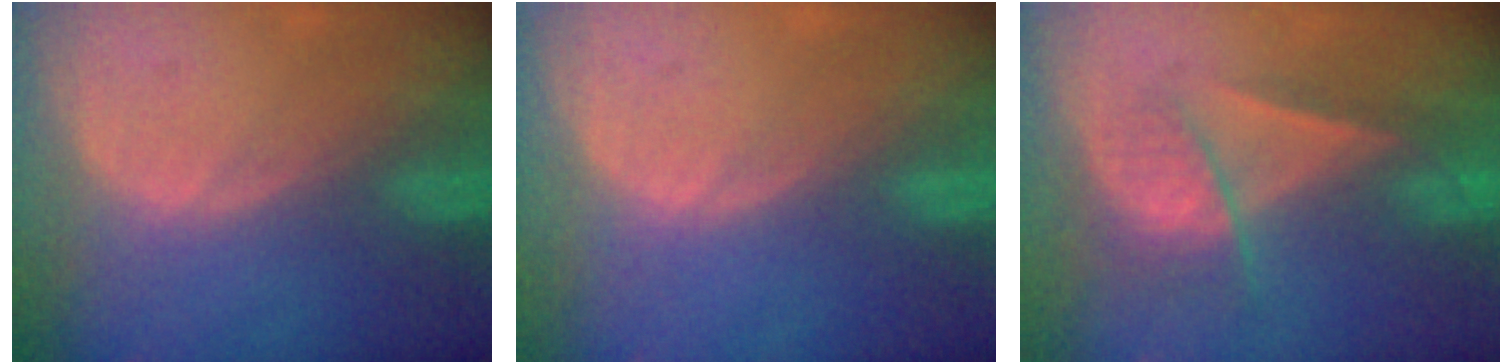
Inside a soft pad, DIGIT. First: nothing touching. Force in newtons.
{"total": 0.0}
{"total": 7.1, "press": 6.0, "slide": 3.7}